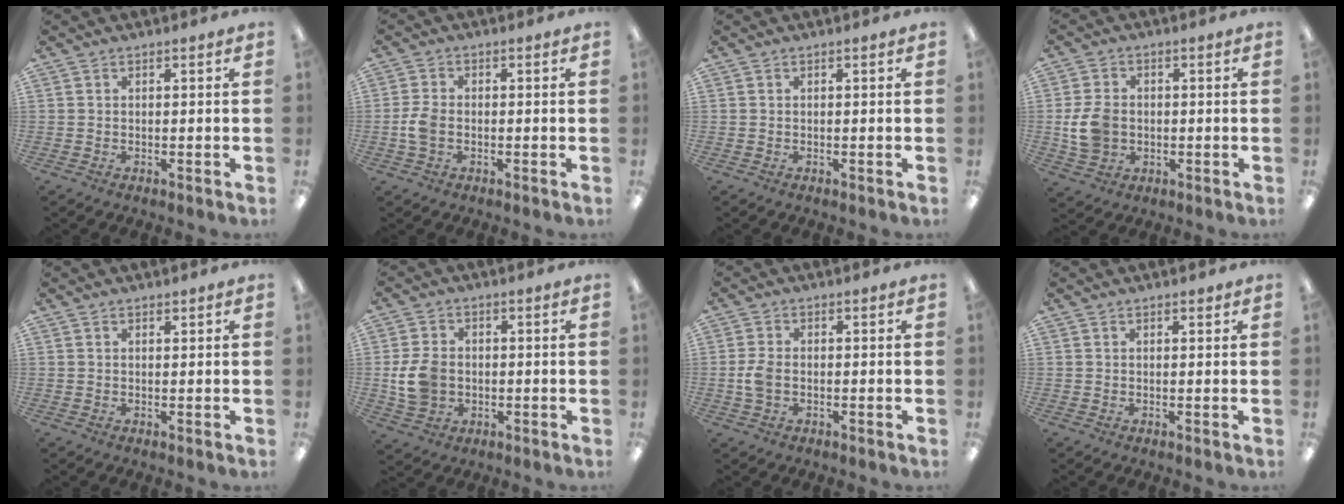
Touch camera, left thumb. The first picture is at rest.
{"total": 4.8, "force": [-0.9, 3.1, 3.5], "torque": [-0.080, 0.001, -0.018]}
{"total": 0.0}
{"total": 8.3, "force": [-0.6, 6.5, 5.0], "torque": [-0.110, 0.009, -0.009]}
{"total": 0.7, "force": [0.6, 0.3, 0.1], "torque": [0.005, -0.003, 0.011]}
{"total": 8.7, "force": [-0.7, 6.9, 5.2], "torque": [-0.112, 0.012, -0.010]}
{"total": 4.3, "force": [-0.5, 2.7, 3.3], "torque": [-0.079, 0.000, -0.013]}
{"total": 0.8, "force": [0.7, 0.3, 0.3], "torque": [0.001, -0.003, 0.011]}